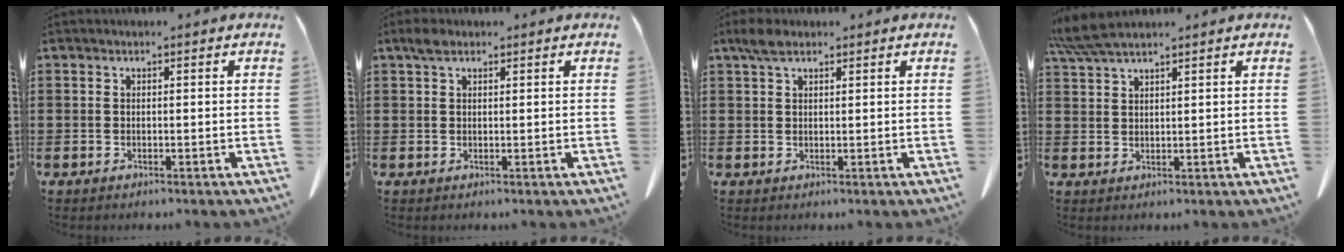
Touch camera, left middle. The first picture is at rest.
{"total": 2.0, "force": [1.2, 0.9, 1.3], "torque": [-0.030, 0.004, 0.022]}
{"total": 2.9, "force": [1.8, 1.2, 1.9], "torque": [-0.044, 0.005, 0.034]}
{"total": 4.8, "force": [3.9, 0.5, 2.7], "torque": [-0.070, -0.009, 0.073]}